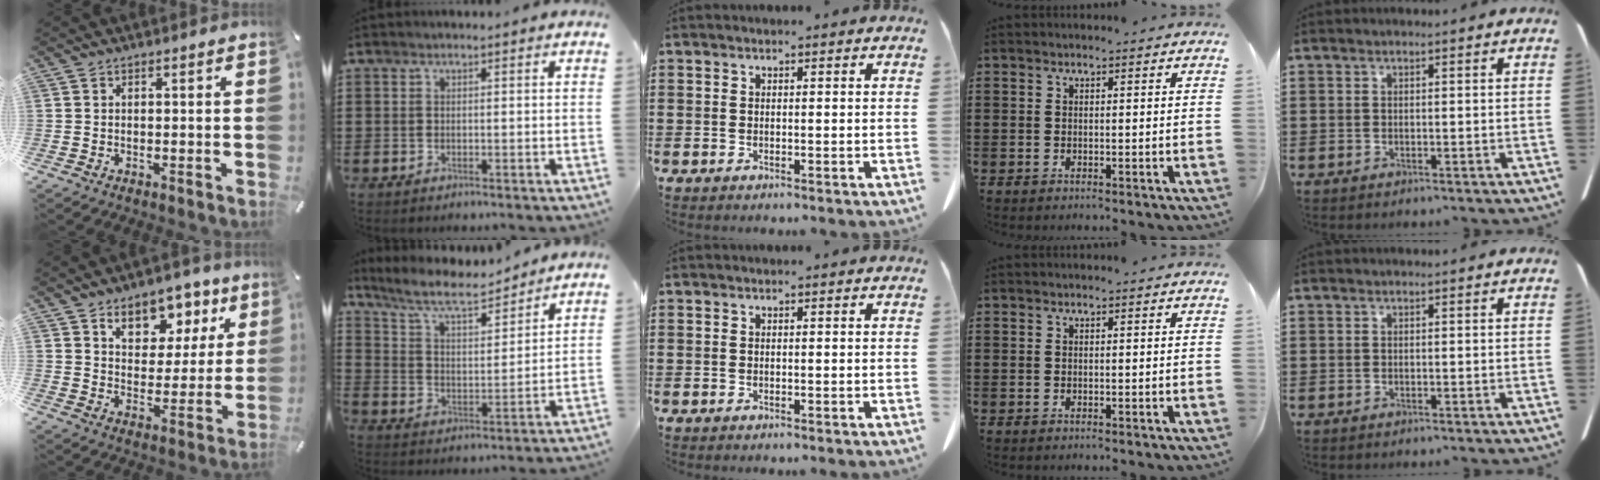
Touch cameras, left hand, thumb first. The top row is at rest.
{"thumb": {"total": 10.7, "force": [6.8, 7.2, 4.2], "torque": [-0.052, -0.046, 0.114]}, "index": {"total": 7.7, "force": [6.7, 1.3, 3.5], "torque": [-0.095, -0.033, 0.116]}}